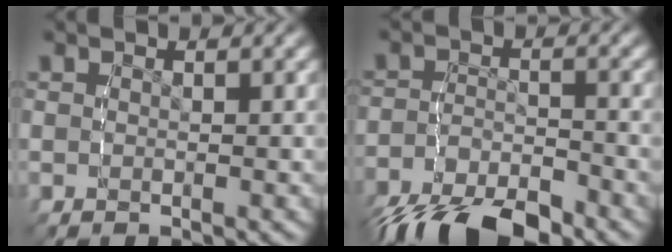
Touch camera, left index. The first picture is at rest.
{"total": 6.8, "force": [-5.8, 1.8, 3.2], "torque": [-0.048, -0.008, -0.094]}